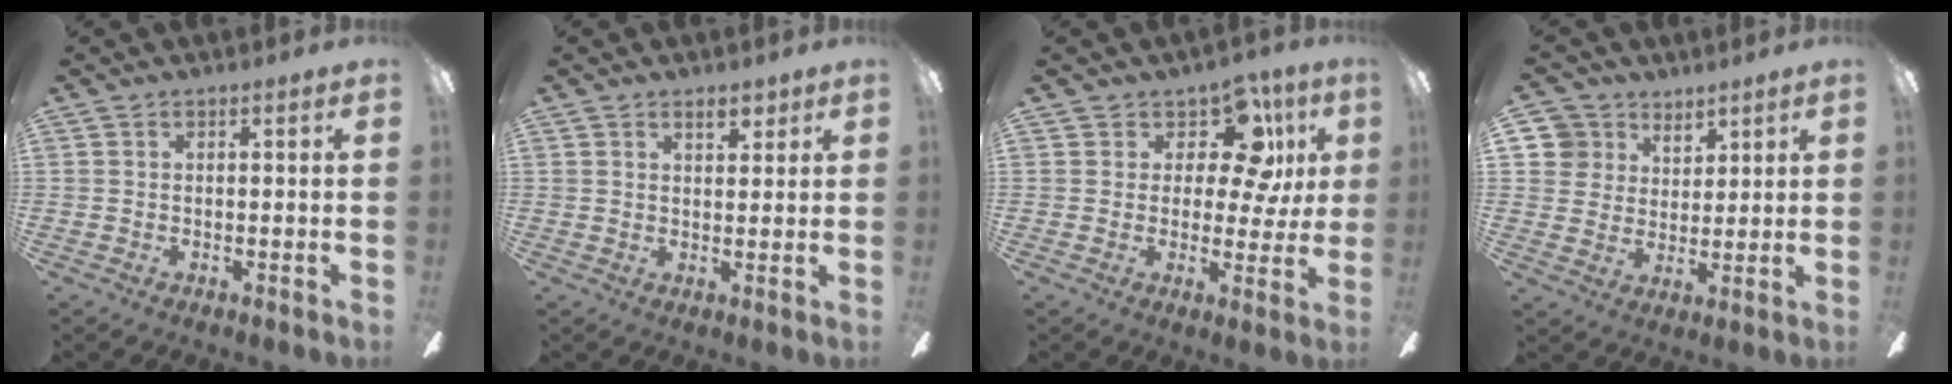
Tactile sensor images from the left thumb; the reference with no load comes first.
{"total": 4.1, "force": [3.0, 1.8, 2.1], "torque": [-0.014, -0.014, 0.048]}
{"total": 11.0, "force": [6.3, 6.1, 6.6], "torque": [-0.115, -0.028, 0.115]}
{"total": 8.0, "force": [5.8, 5.6, 0.2], "torque": [-0.026, -0.029, 0.114]}